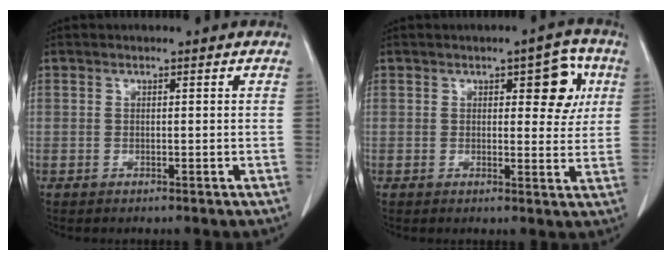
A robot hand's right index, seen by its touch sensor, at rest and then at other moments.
{"total": 6.4, "force": [2.2, 2.6, 5.3], "torque": [-0.056, 0.009, 0.025]}